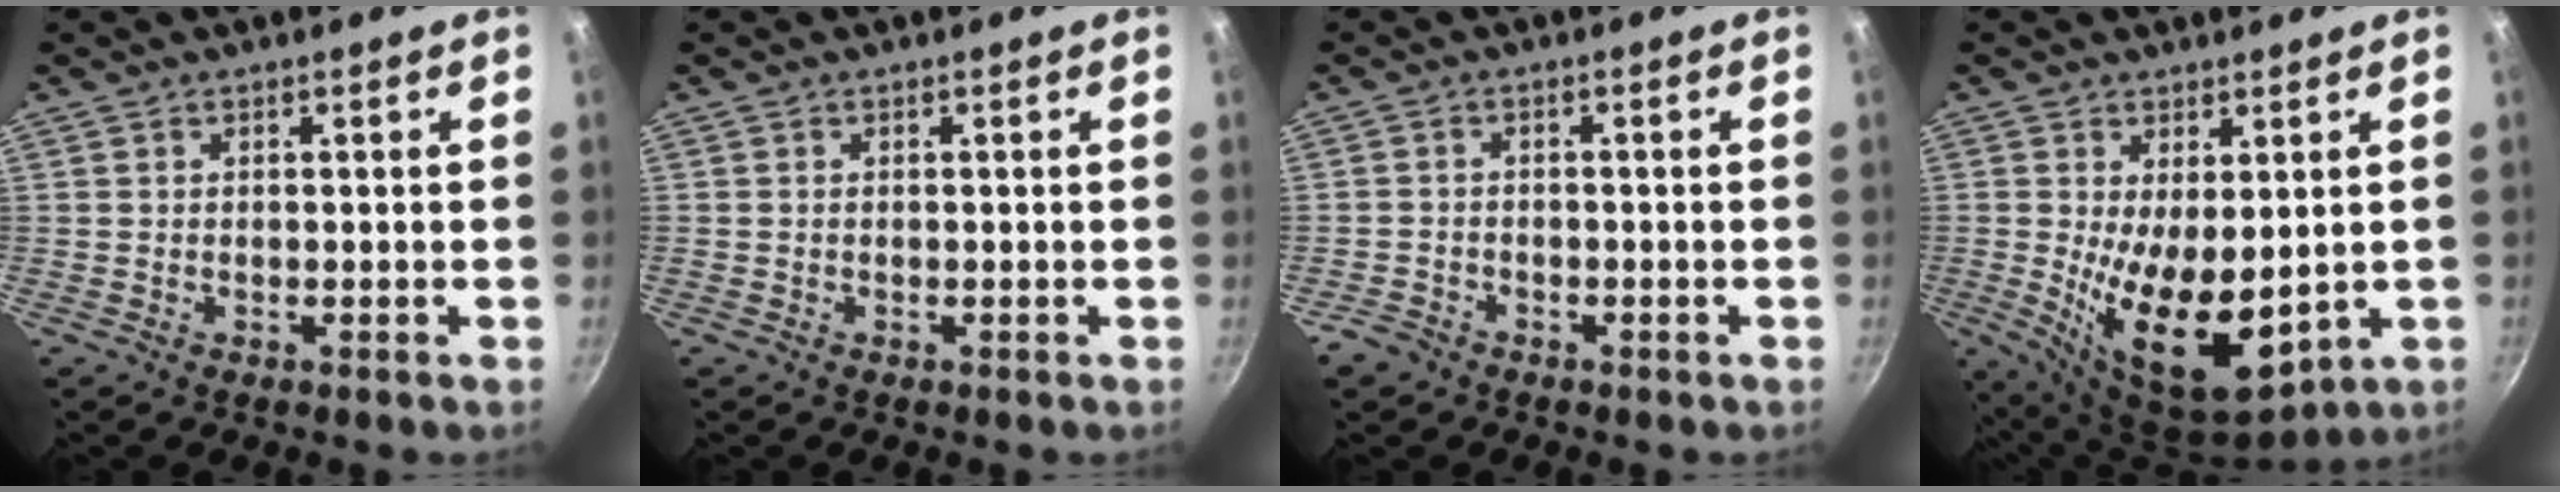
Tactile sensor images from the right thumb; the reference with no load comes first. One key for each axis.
{"total": 0.0}
{"total": 3.0, "fx": -2.1, "fy": 1.9, "fz": 0.7, "tx": -0.013, "ty": 0.023, "tz": -0.036}
{"total": 13.7, "fx": -0.3, "fy": 7.0, "fz": 11.8, "tx": -0.174, "ty": -0.035, "tz": 0.014}